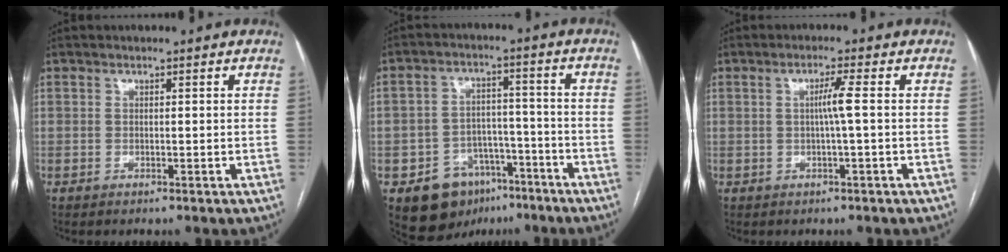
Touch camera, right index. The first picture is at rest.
{"total": 10.1, "force": [-6.0, 7.4, 3.5], "torque": [-0.050, 0.029, -0.083]}
{"total": 2.7, "force": [0.0, -0.7, 2.6], "torque": [-0.047, 0.000, 0.001]}